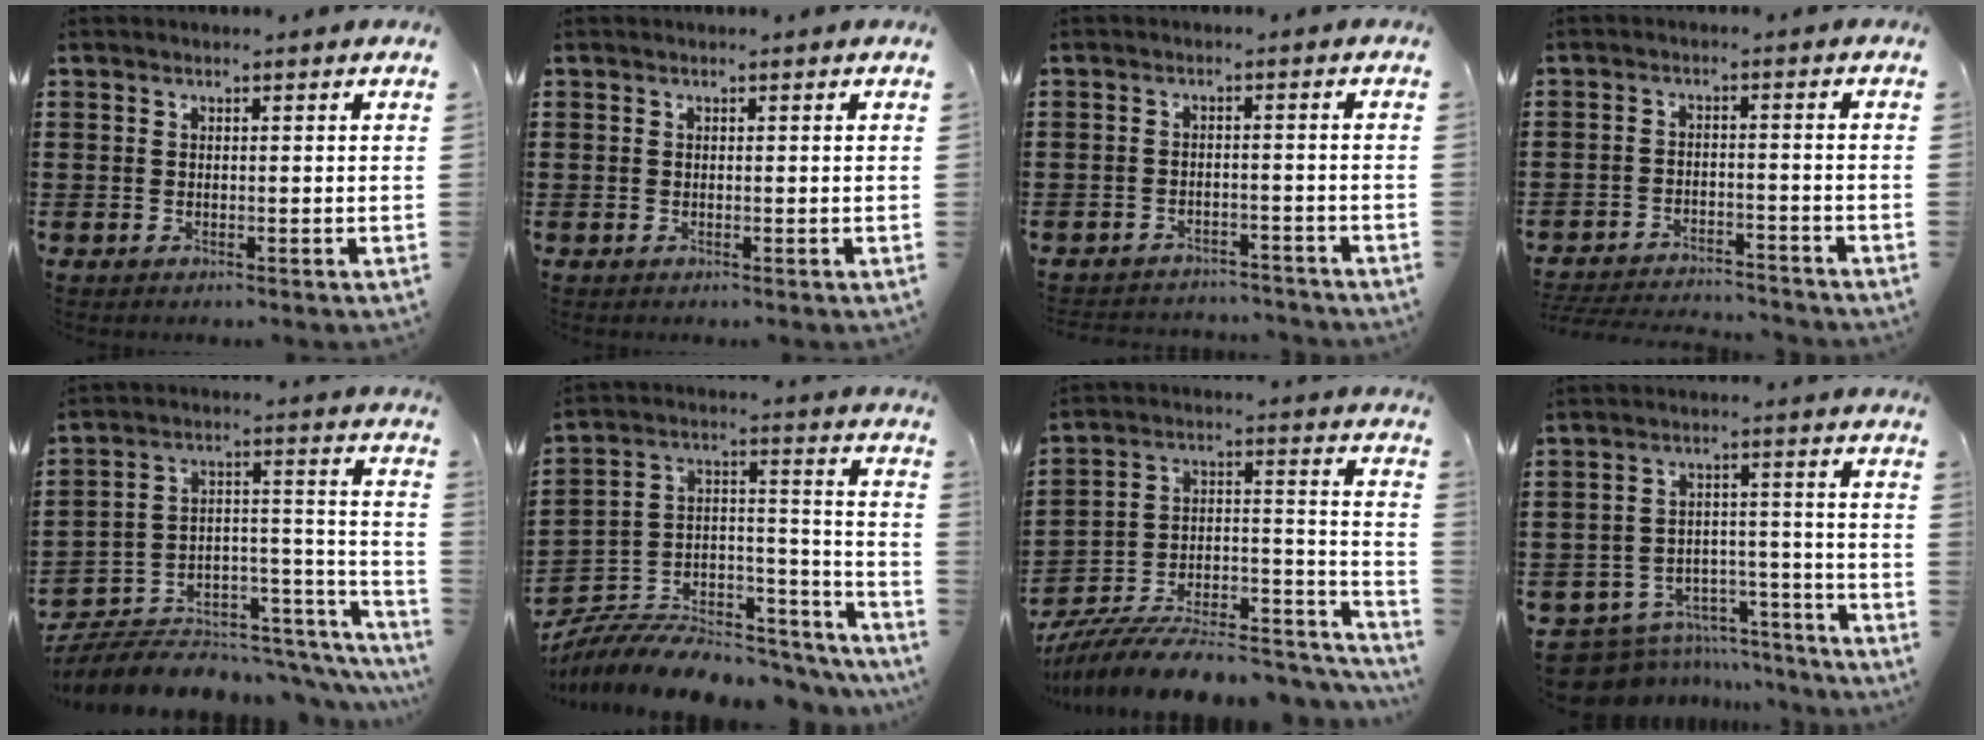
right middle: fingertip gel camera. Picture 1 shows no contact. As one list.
[{"total": 0.0}, {"total": 2.7, "force": [-2.7, 0.2, -0.1], "torque": [-0.006, -0.004, -0.057]}, {"total": 3.9, "force": [-3.9, 0.3, 0.3], "torque": [-0.016, -0.001, -0.083]}, {"total": 6.0, "force": [-5.3, 2.3, 1.5], "torque": [-0.031, -0.014, -0.098]}, {"total": 7.2, "force": [-6.7, 2.0, 1.6], "torque": [-0.028, -0.003, -0.131]}, {"total": 10.4, "force": [-9.3, 2.2, 4.1], "torque": [-0.051, 0.017, -0.175]}, {"total": 8.3, "force": [-7.8, 2.6, 1.5], "torque": [-0.035, 0.025, -0.151]}]